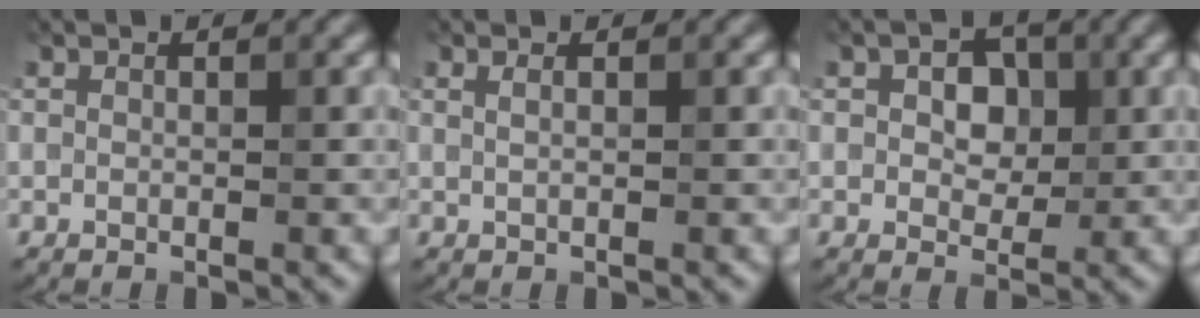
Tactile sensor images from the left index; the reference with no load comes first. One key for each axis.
{"total": 1.0, "fx": 0.5, "fy": 0.5, "fz": 0.7, "tx": -0.009, "ty": -0.004, "tz": 0.005}
{"total": 3.6, "fx": 0.6, "fy": 2.5, "fz": 2.5, "tx": -0.040, "ty": -0.001, "tz": 0.002}